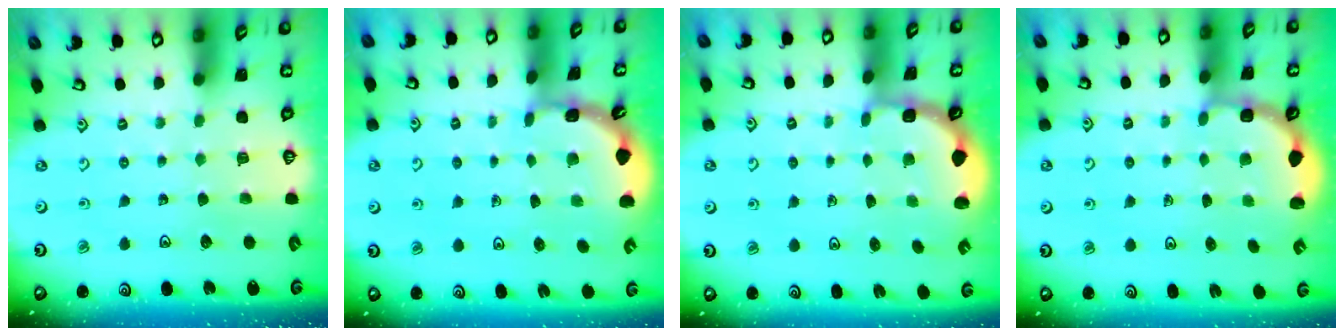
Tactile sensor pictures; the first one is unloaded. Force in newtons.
{"total": 1.7, "press": 1.6, "slide": 0.1}
{"total": 1.8, "press": 1.4, "slide": 1.1}
{"total": 2.9, "press": 2.4, "slide": 1.8}